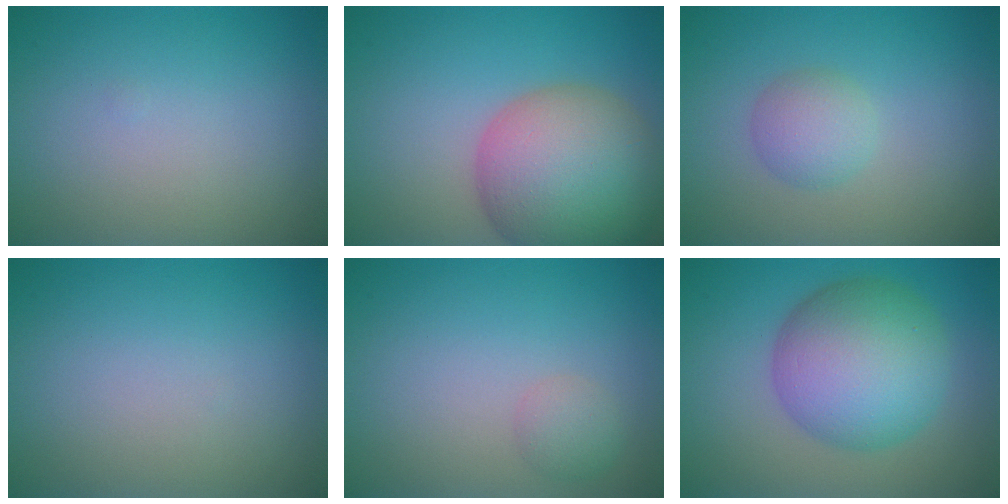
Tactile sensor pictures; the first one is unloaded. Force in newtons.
{"total": 11.8, "press": 11.8, "slide": 0.7}
{"total": 2.5, "press": 2.5, "slide": 0.0}
{"total": 0.0}
{"total": 1.5, "press": 1.5, "slide": 0.0}
{"total": 9.6, "press": 9.6, "slide": 0.3}